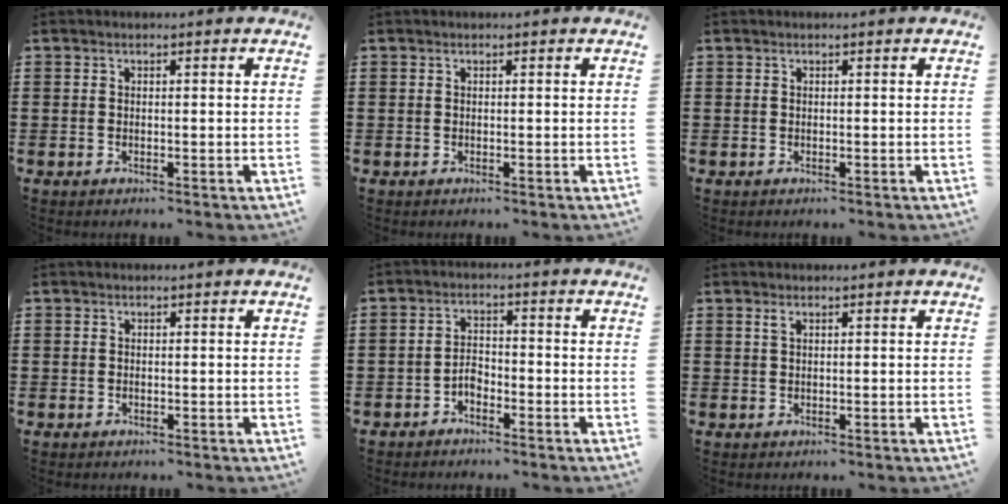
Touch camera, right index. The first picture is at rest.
{"total": 0.0}
{"total": 0.0}
{"total": 0.6, "force": [-0.3, 0.5, 0.1], "torque": [-0.003, 0.002, -0.006]}
{"total": 2.5, "force": [-1.8, 1.4, 1.1], "torque": [-0.026, 0.006, -0.037]}
{"total": 0.7, "force": [0.4, 0.1, 0.5], "torque": [-0.013, -0.001, 0.007]}